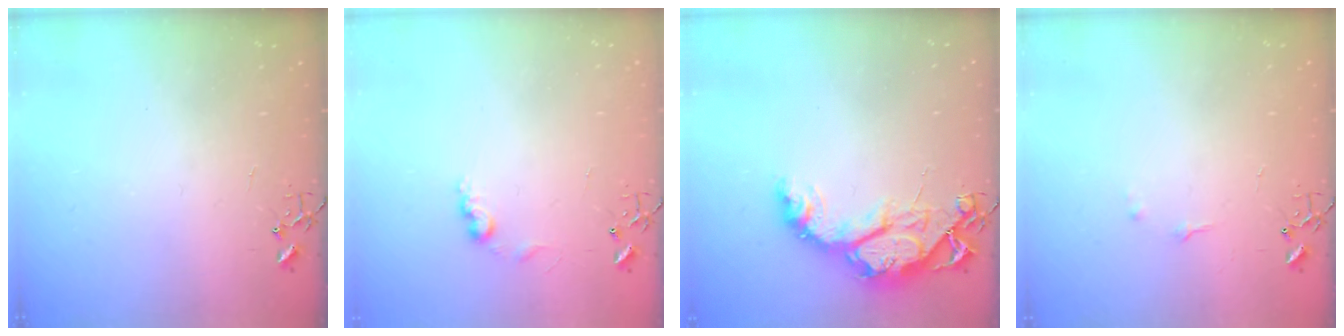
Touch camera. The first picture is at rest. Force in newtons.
{"total": 7.1, "press": 7.0, "slide": 0.4}
{"total": 14.8, "press": 14.7, "slide": 1.4}
{"total": 4.8, "press": 4.8, "slide": 0.7}